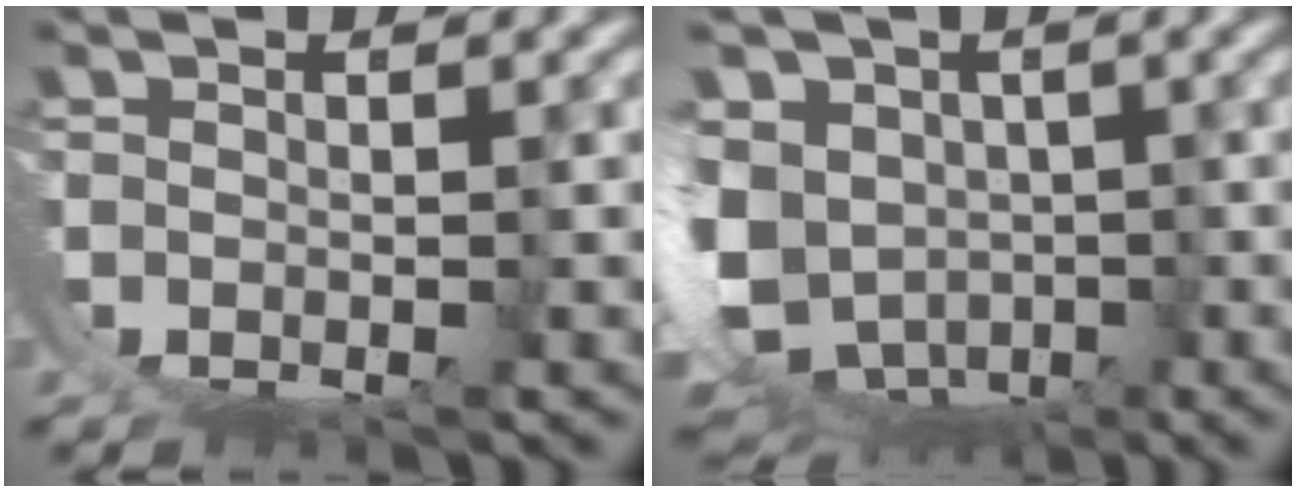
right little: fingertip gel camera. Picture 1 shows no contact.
{"total": 9.9, "force": [-2.1, 8.2, 5.0], "torque": [-0.147, -0.060, -0.014]}